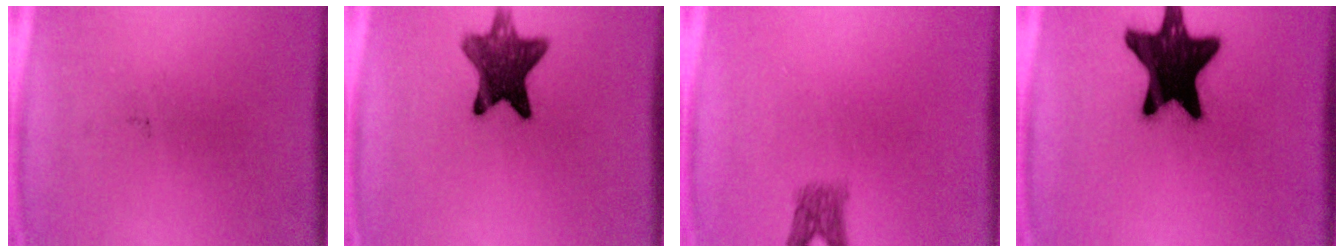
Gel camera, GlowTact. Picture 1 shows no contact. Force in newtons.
{"total": 10.6}
{"total": 2.5}
{"total": 19.3}